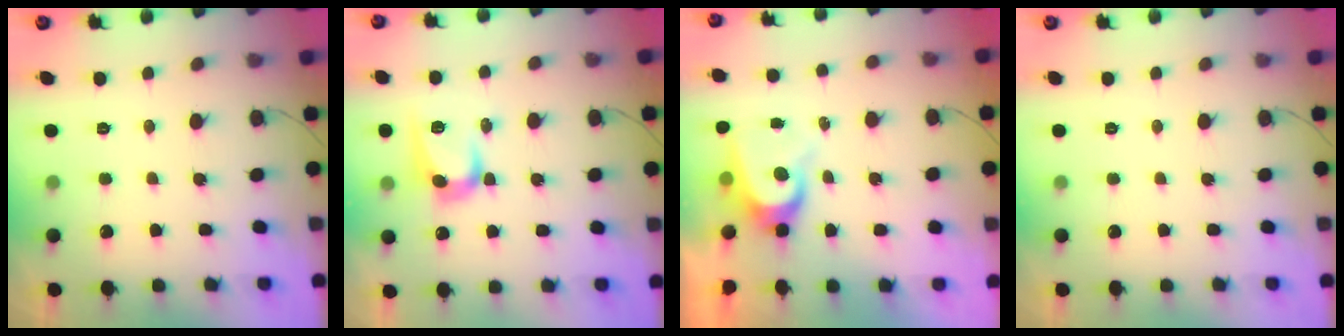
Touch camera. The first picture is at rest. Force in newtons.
{"total": 10.4, "press": 10.4, "slide": 0.4}
{"total": 7.0, "press": 7.0, "slide": 0.7}
{"total": 0.0}